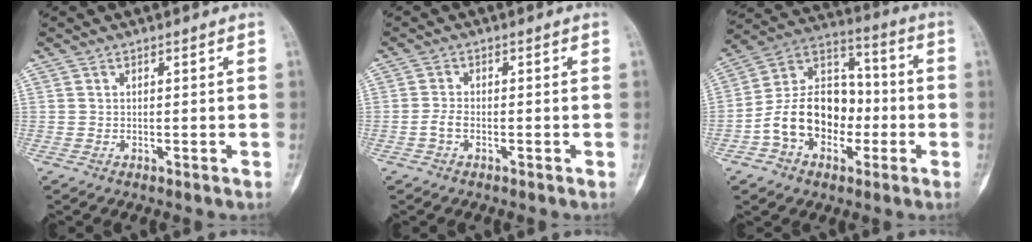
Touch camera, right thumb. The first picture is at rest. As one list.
[{"total": 1.9, "force": [-0.8, 1.0, 1.4], "torque": [-0.027, 0.007, -0.020]}, {"total": 16.6, "force": [-4.0, 12.0, 10.7], "torque": [-0.147, 0.055, -0.073]}]